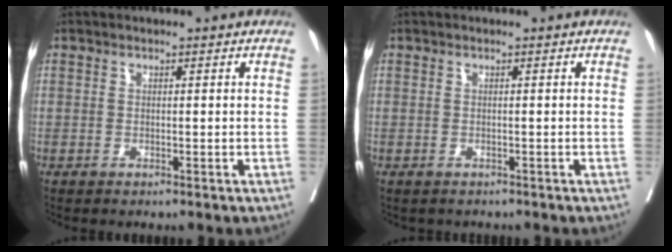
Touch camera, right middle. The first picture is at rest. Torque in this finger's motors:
{"motor_torque": [0.14, -0.14, -0.01, -0.01]}